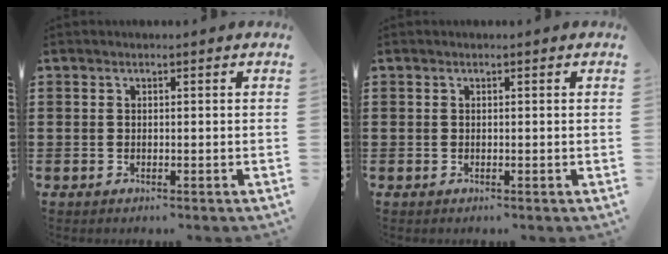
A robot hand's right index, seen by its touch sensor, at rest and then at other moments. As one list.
[{"total": 0.0}]